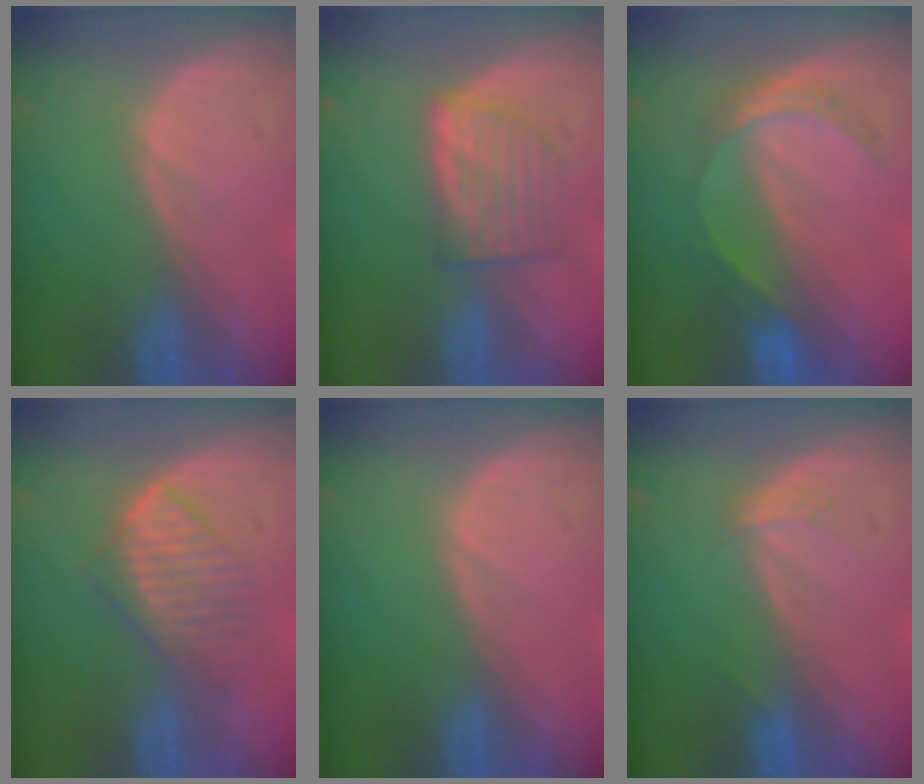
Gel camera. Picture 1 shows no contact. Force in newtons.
{"total": 5.4, "press": 5.4, "slide": 0.3}
{"total": 5.3, "press": 5.0, "slide": 1.7}
{"total": 5.9, "press": 5.6, "slide": 1.7}
{"total": 0.0}
{"total": 1.5, "press": 1.4, "slide": 0.3}